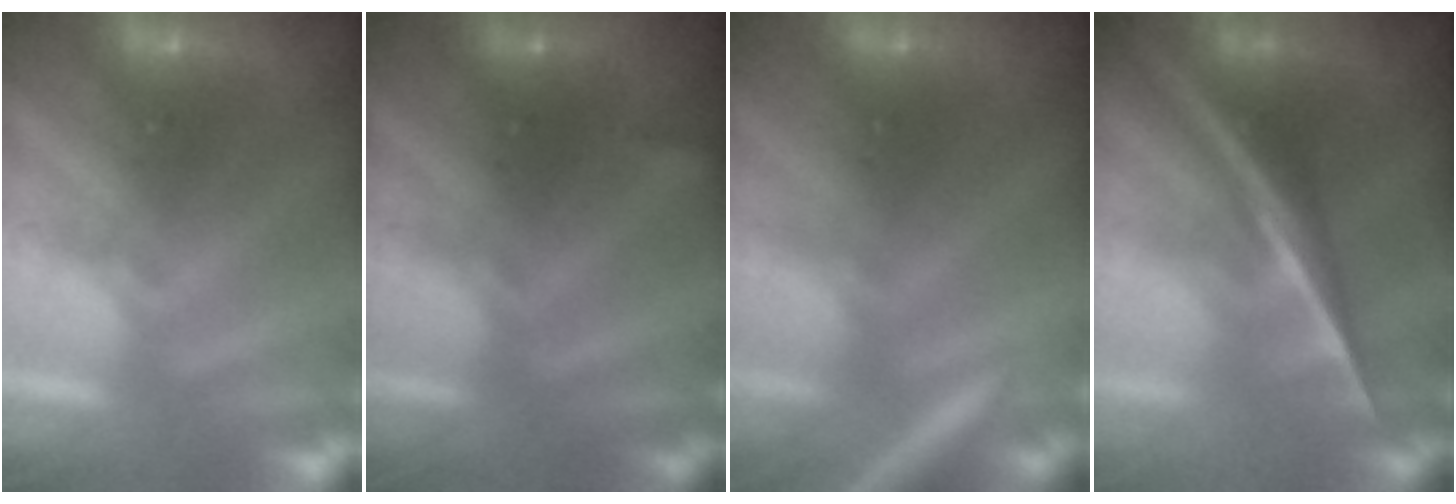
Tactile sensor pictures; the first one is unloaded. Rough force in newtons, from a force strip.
{"total": 1.7}
{"total": 2.7}
{"total": 2.6}